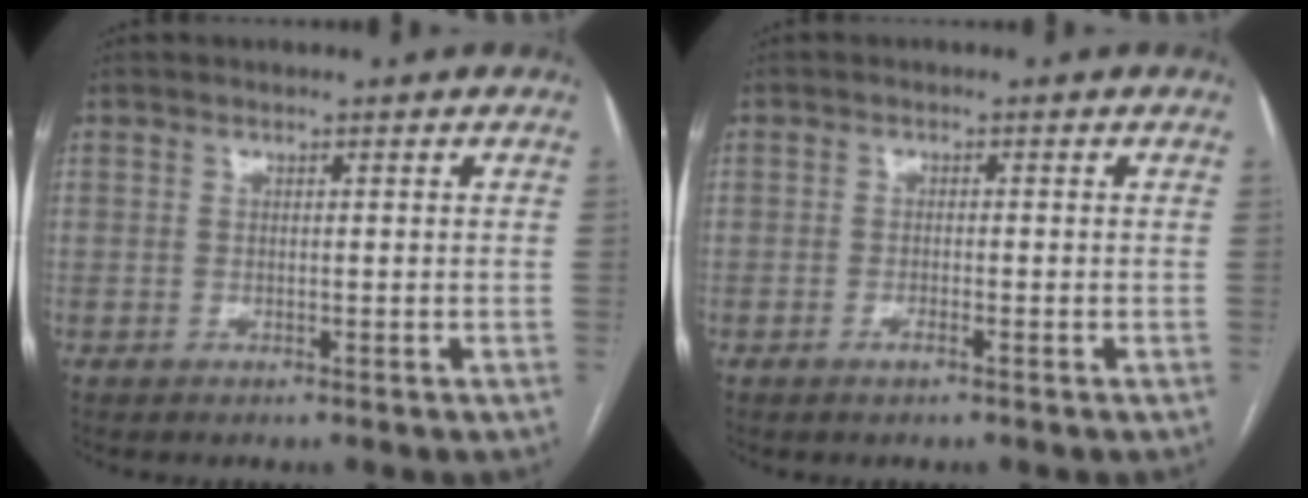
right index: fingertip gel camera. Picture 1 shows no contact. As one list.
[{"total": 1.2, "force": [-0.8, 0.5, 0.8], "torque": [-0.013, 0.001, -0.012]}]